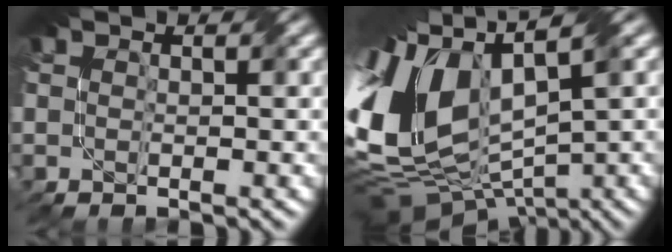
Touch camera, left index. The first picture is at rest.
{"total": 13.2, "force": [0.6, 7.7, 10.7], "torque": [-0.245, 0.016, 0.017]}